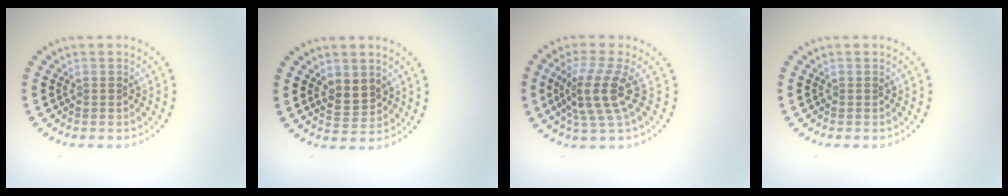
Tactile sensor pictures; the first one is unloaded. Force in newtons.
{"total": 2.4, "press": 2.3, "slide": 0.7}
{"total": 4.2, "press": 3.1, "slide": 2.8}
{"total": 0.0}